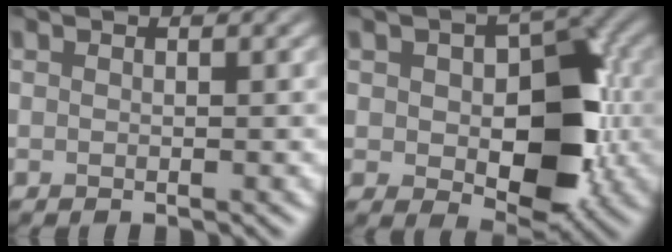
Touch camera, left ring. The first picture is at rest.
{"total": 8.9, "force": [-0.9, 5.5, 7.0], "torque": [-0.111, -0.005, -0.012]}